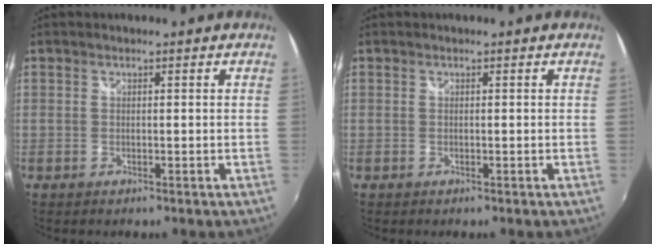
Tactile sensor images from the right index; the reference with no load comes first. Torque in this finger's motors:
{"motor_torque": [0.42, 0.78, 0.00, 0.00]}